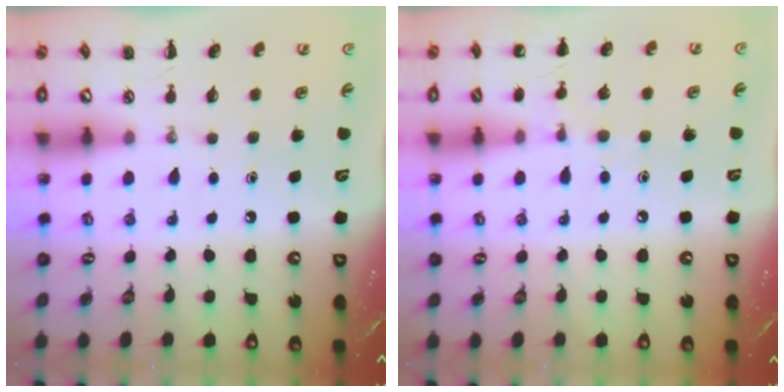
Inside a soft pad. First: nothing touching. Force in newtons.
{"total": 6.9, "press": 6.7, "slide": 1.9}